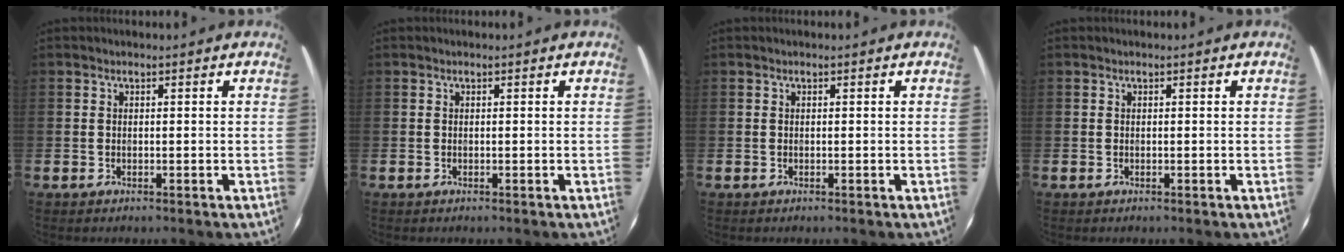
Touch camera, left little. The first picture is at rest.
{"total": 0.0}
{"total": 0.0}
{"total": 0.0}